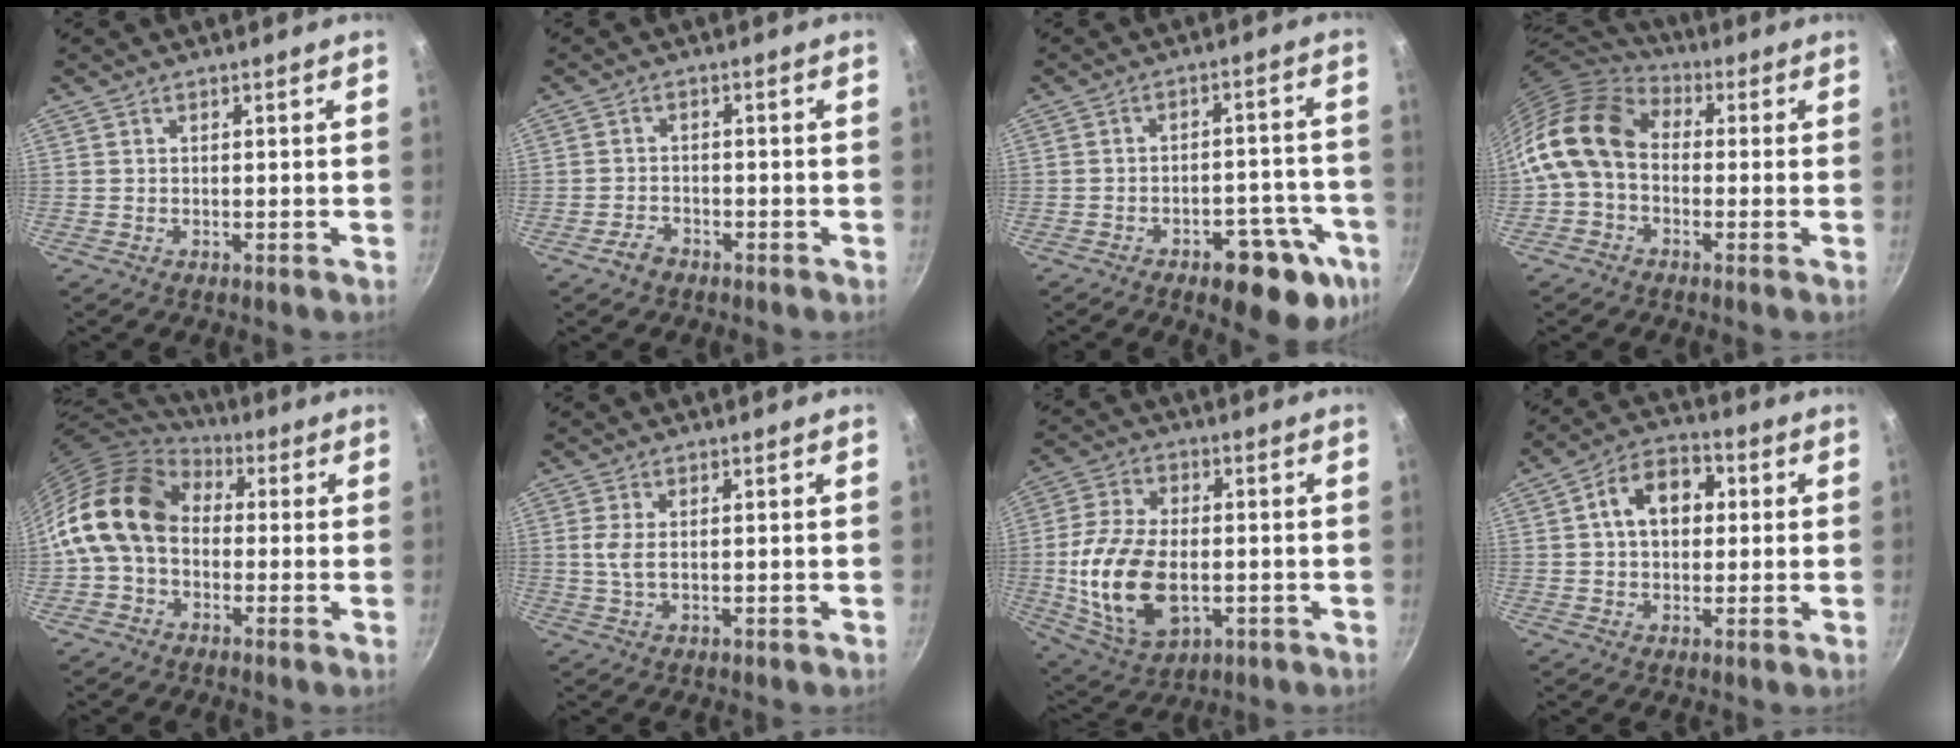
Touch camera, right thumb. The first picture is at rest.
{"total": 2.7, "force": [-2.0, 1.6, 1.0], "torque": [-0.013, 0.024, -0.033]}
{"total": 14.5, "force": [-7.7, 6.5, 10.5], "torque": [-0.074, 0.048, -0.095]}
{"total": 15.2, "force": [-0.1, 11.2, 10.3], "torque": [-0.192, 0.032, -0.023]}
{"total": 16.2, "force": [1.2, 12.0, 10.8], "torque": [-0.186, 0.031, 0.004]}
{"total": 3.7, "force": [0.6, 1.5, 3.3], "torque": [-0.075, -0.002, 0.013]}
{"total": 17.0, "force": [-2.4, 10.1, 13.5], "torque": [-0.255, 0.007, -0.034]}
{"total": 10.5, "force": [1.7, 7.4, 7.2], "torque": [-0.078, 0.021, 0.013]}